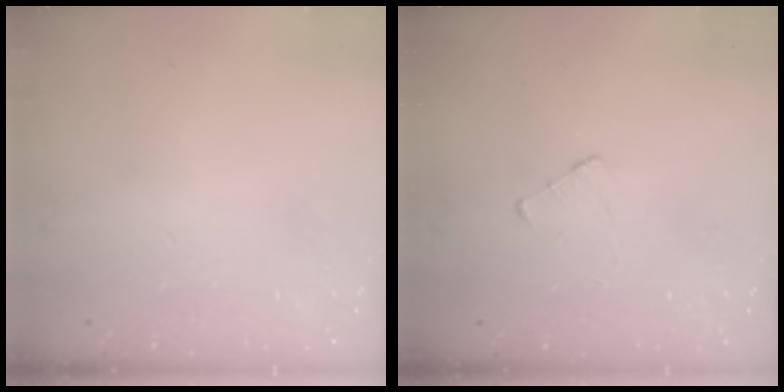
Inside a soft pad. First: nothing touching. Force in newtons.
{"total": 3.0, "press": 2.9, "slide": 0.3}